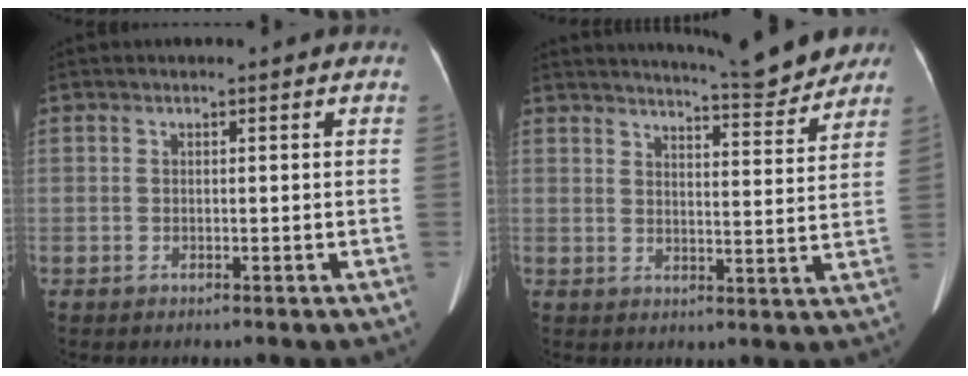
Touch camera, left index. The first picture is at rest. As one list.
[{"total": 11.5, "force": [10.8, 1.0, 3.7], "torque": [-0.052, -0.012, 0.131]}]